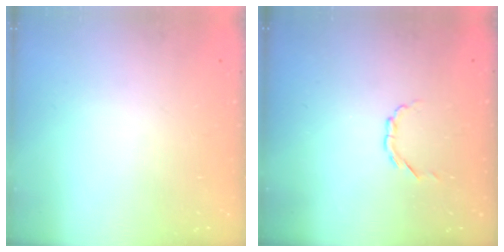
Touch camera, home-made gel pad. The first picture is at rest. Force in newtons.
{"total": 2.6, "press": 2.5, "slide": 0.9}